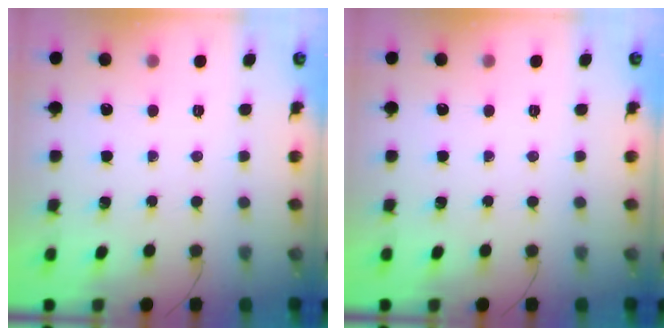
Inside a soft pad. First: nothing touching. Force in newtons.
{"total": 0.0}